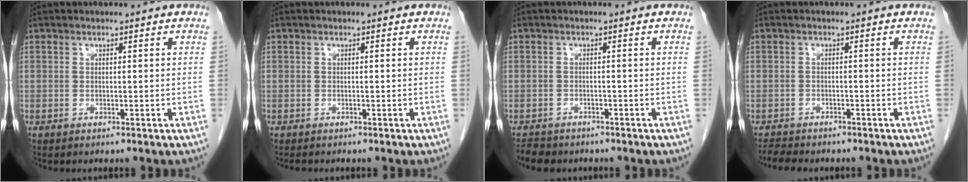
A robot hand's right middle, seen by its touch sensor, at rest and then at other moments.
{"total": 0.8, "force": [-0.7, 0.2, 0.3], "torque": [-0.010, -0.002, -0.012]}
{"total": 4.3, "force": [-3.7, 1.9, 1.1], "torque": [-0.022, -0.005, -0.055]}
{"total": 4.3, "force": [-3.9, 1.2, 1.3], "torque": [-0.024, -0.009, -0.060]}